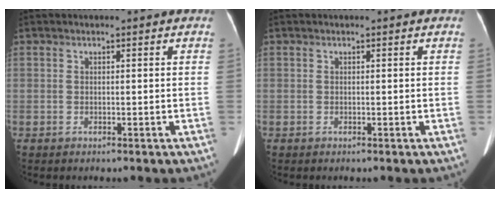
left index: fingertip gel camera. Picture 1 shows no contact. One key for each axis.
{"total": 0.0}